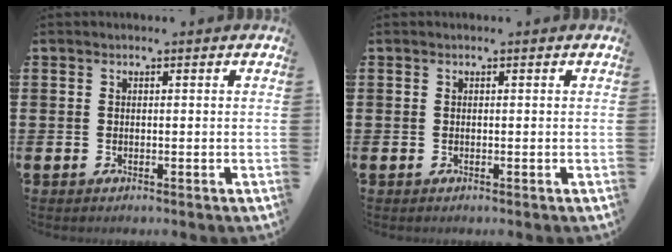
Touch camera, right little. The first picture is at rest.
{"total": 0.0}